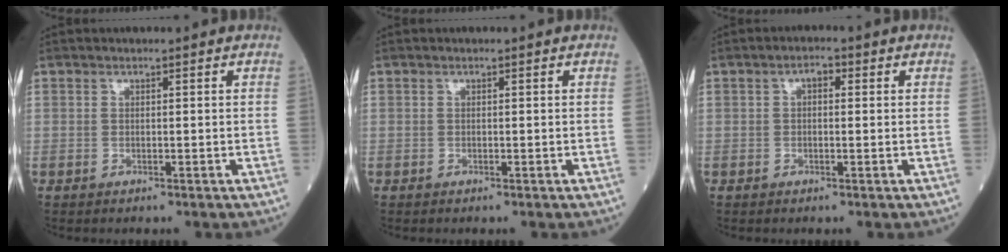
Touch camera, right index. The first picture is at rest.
{"total": 0.0}
{"total": 2.0, "force": [0.5, 1.0, 1.6], "torque": [-0.026, 0.011, 0.005]}